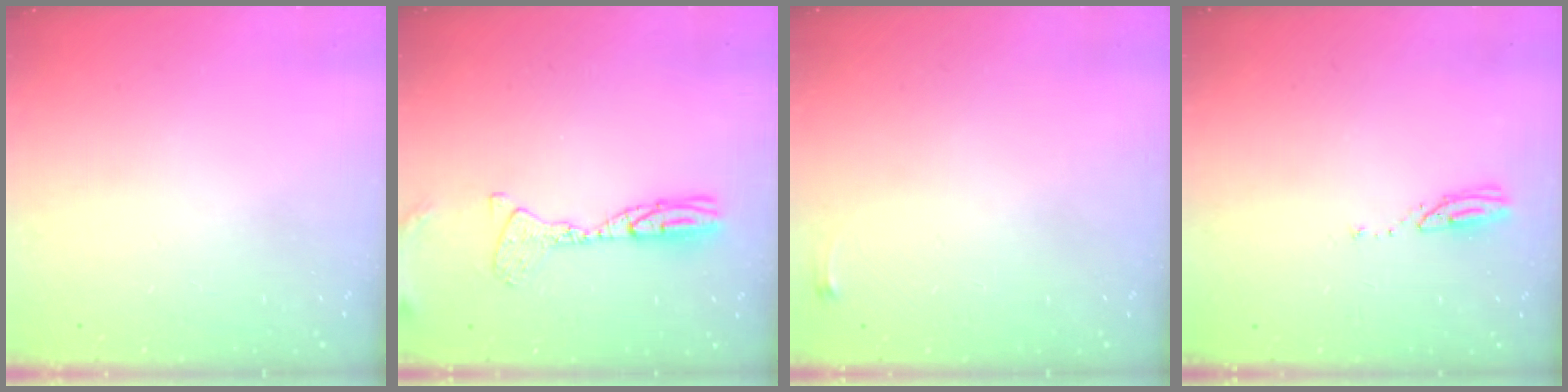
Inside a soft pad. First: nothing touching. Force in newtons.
{"total": 11.8, "press": 11.6, "slide": 2.1}
{"total": 2.6, "press": 2.6, "slide": 0.6}
{"total": 3.0, "press": 2.9, "slide": 0.3}